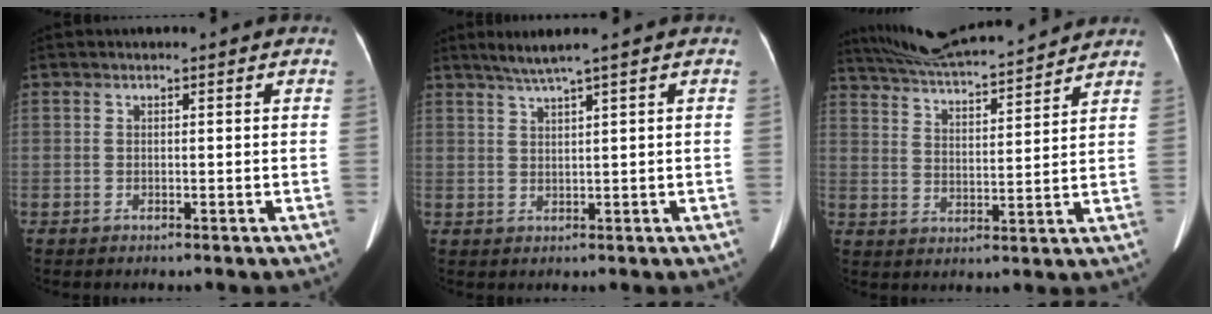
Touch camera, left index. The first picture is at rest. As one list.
[{"total": 3.1, "force": [2.2, -0.9, 2.0], "torque": [-0.046, 0.002, 0.048]}, {"total": 16.7, "force": [15.6, 1.0, 5.9], "torque": [-0.108, 0.027, 0.243]}]